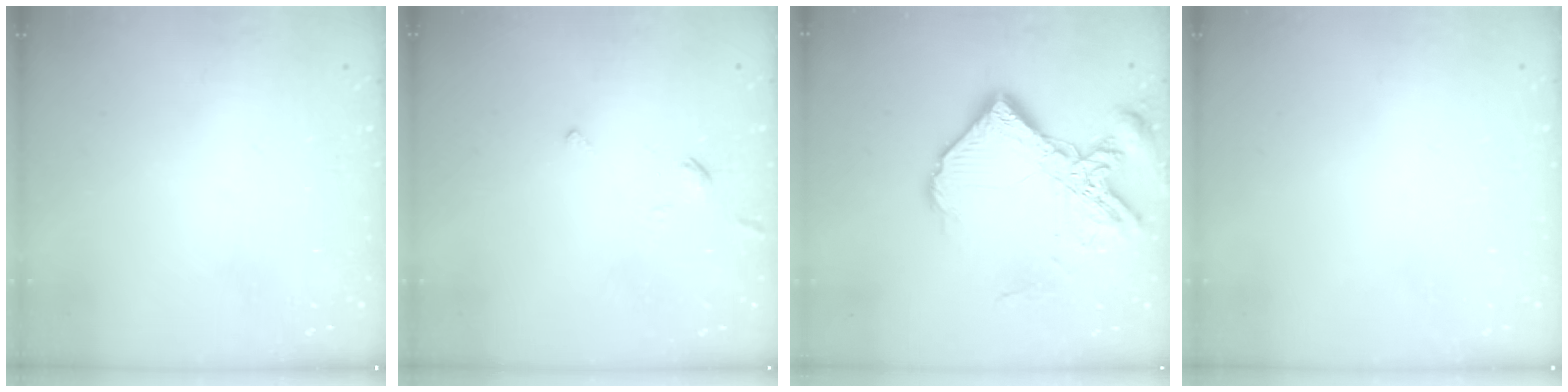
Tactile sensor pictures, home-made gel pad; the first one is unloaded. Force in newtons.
{"total": 2.4, "press": 2.3, "slide": 0.6}
{"total": 15.3, "press": 15.2, "slide": 1.4}
{"total": 1.8, "press": 1.8, "slide": 0.1}